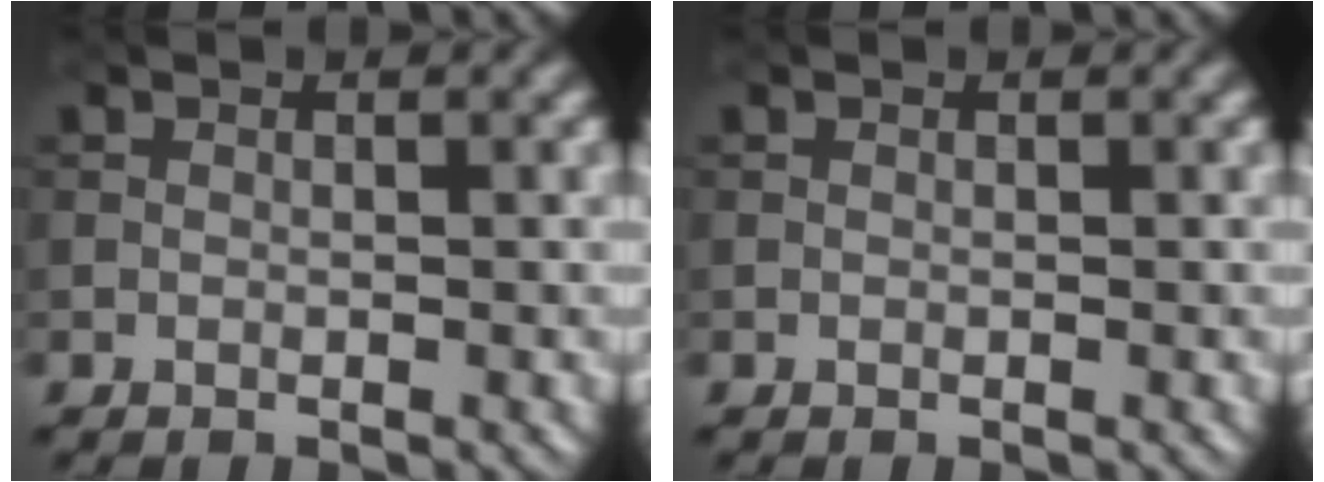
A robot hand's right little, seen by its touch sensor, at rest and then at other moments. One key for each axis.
{"total": 0.0}